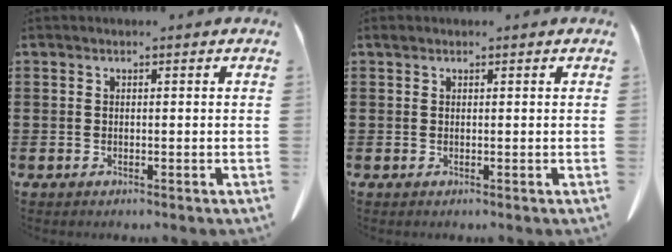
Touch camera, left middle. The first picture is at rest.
{"total": 0.5, "force": [0.4, 0.3, 0.1], "torque": [-0.005, 0.003, 0.007]}